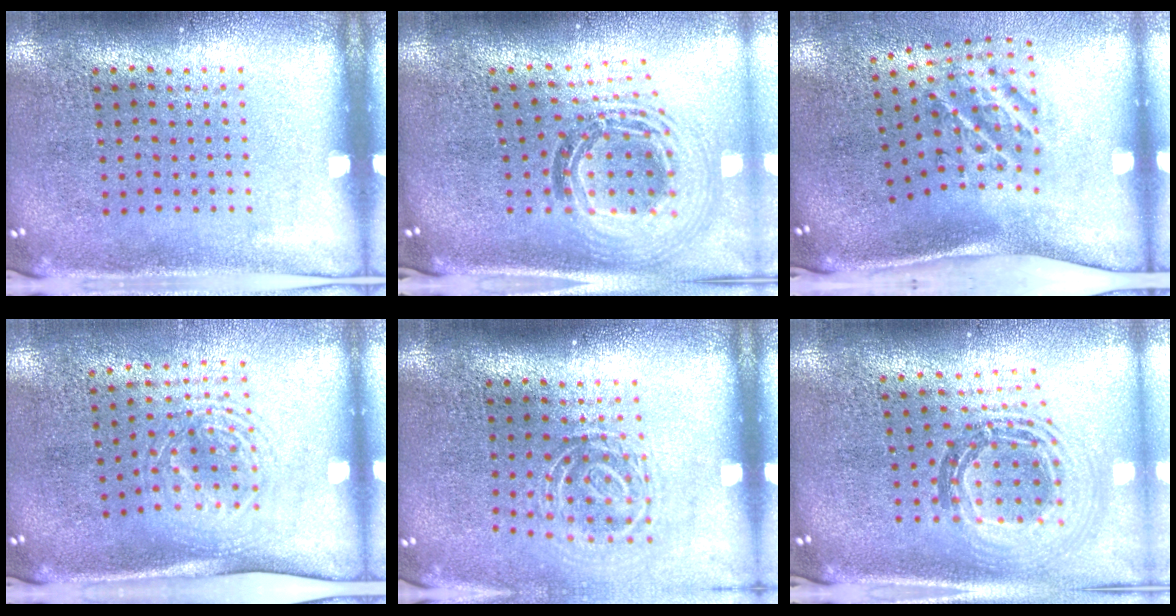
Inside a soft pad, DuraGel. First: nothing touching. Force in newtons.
{"total": 1.6, "press": 1.4, "slide": 0.8}
{"total": 2.4, "press": 1.3, "slide": 2.0}
{"total": 1.7, "press": 1.3, "slide": 1.1}
{"total": 1.8, "press": 1.2, "slide": 1.4}
{"total": 1.1, "press": 1.0, "slide": 0.5}